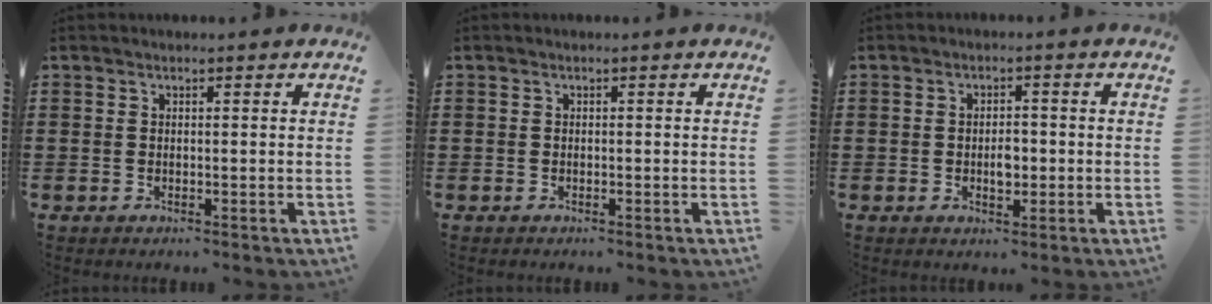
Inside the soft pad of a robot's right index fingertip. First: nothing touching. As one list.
[{"total": 0.0}, {"total": 2.7, "force": [-0.3, 1.3, 2.4], "torque": [-0.036, -0.001, -0.007]}]